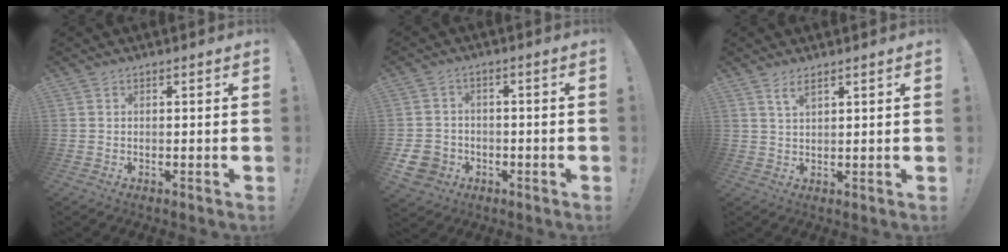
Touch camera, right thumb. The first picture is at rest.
{"total": 7.9, "force": [-3.4, 6.7, 2.6], "torque": [-0.057, 0.021, -0.060]}
{"total": 3.0, "force": [2.0, 0.7, 2.1], "torque": [-0.037, -0.009, 0.034]}